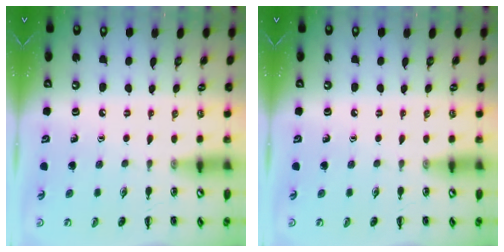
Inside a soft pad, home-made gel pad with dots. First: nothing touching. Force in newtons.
{"total": 0.0}